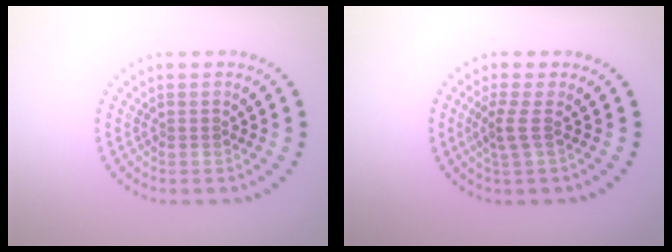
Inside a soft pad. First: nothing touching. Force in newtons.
{"total": 1.7, "press": 1.2, "slide": 1.3}